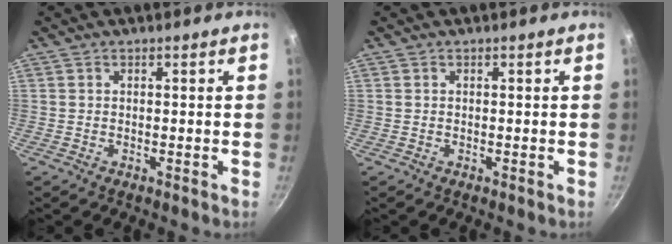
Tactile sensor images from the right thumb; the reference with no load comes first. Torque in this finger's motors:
{"motor_torque": [-0.13, 0.14, 0.20, 0.08, 0.03]}